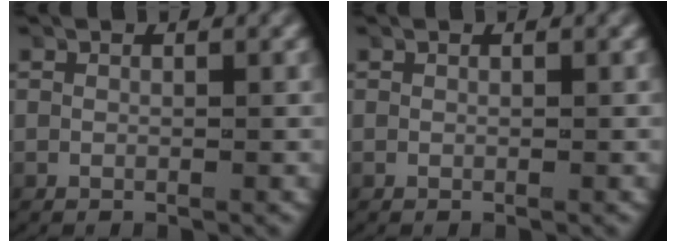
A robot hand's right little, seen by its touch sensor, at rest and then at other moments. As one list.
[{"total": 0.0}]